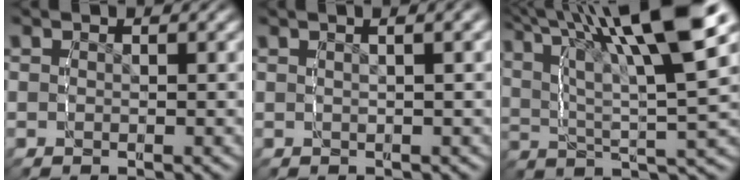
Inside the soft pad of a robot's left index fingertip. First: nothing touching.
{"total": 2.1, "force": [0.9, -0.2, 1.8], "torque": [-0.016, 0.014, 0.013]}
{"total": 10.7, "force": [4.7, 3.6, 8.9], "torque": [-0.135, 0.008, 0.070]}